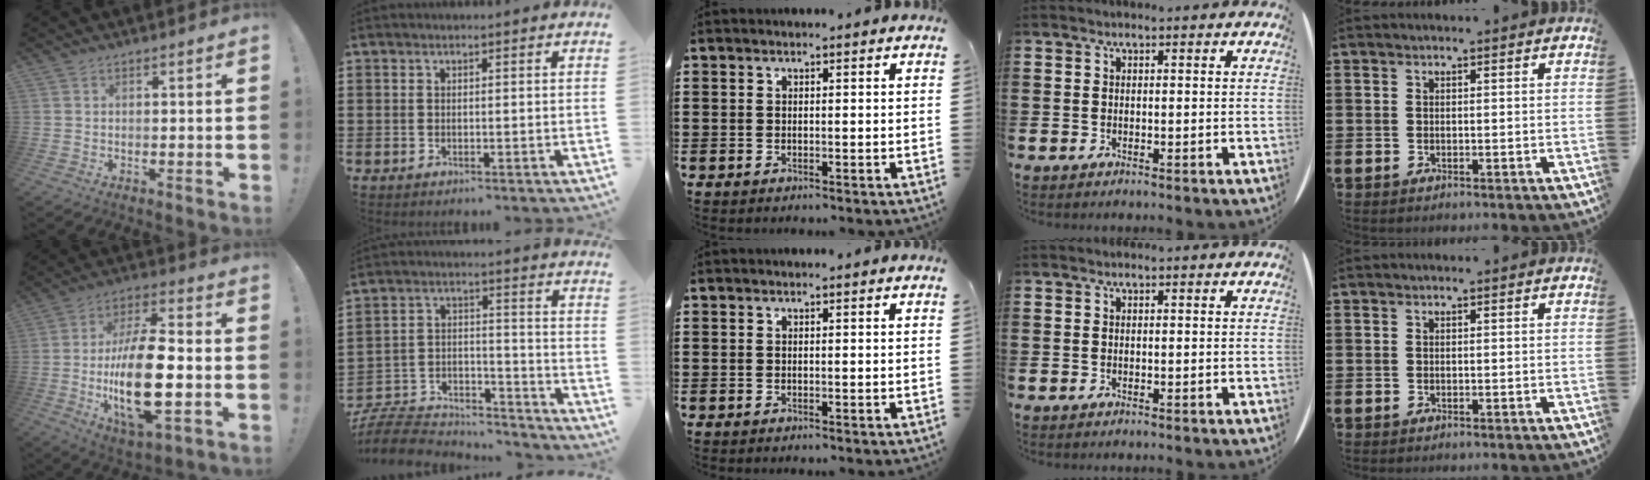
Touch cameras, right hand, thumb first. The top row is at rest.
{"thumb": {"total": 21.4, "force": [-3.6, 8.7, 19.3], "torque": [-0.360, 0.000, -0.057]}, "index": {"total": 8.6, "force": [-8.1, 2.1, 1.9], "torque": [-0.044, 0.014, -0.163]}}